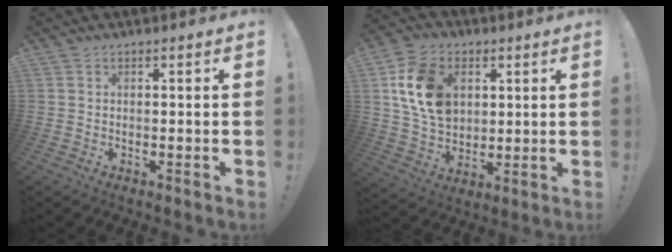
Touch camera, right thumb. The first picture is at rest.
{"total": 16.7, "force": [4.6, 12.5, 10.0], "torque": [-0.176, -0.007, 0.094]}